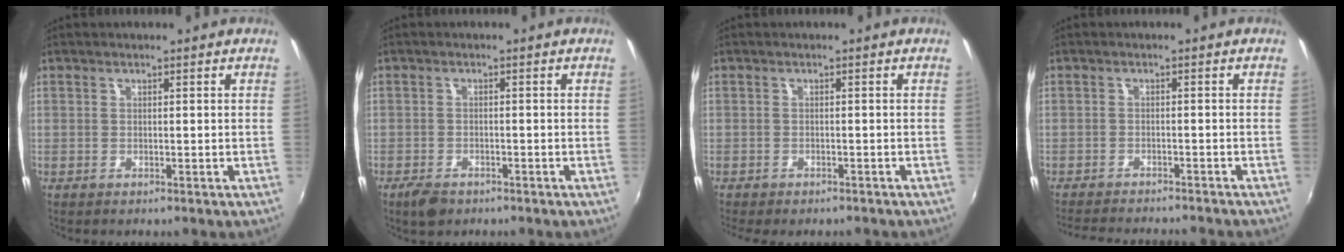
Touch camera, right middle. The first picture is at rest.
{"total": 3.7, "force": [-2.6, 1.9, 1.7], "torque": [-0.045, -0.009, -0.046]}
{"total": 3.8, "force": [-3.2, 1.2, 1.6], "torque": [-0.041, -0.020, -0.047]}
{"total": 9.9, "force": [-9.1, 1.1, 3.9], "torque": [-0.089, -0.013, -0.136]}